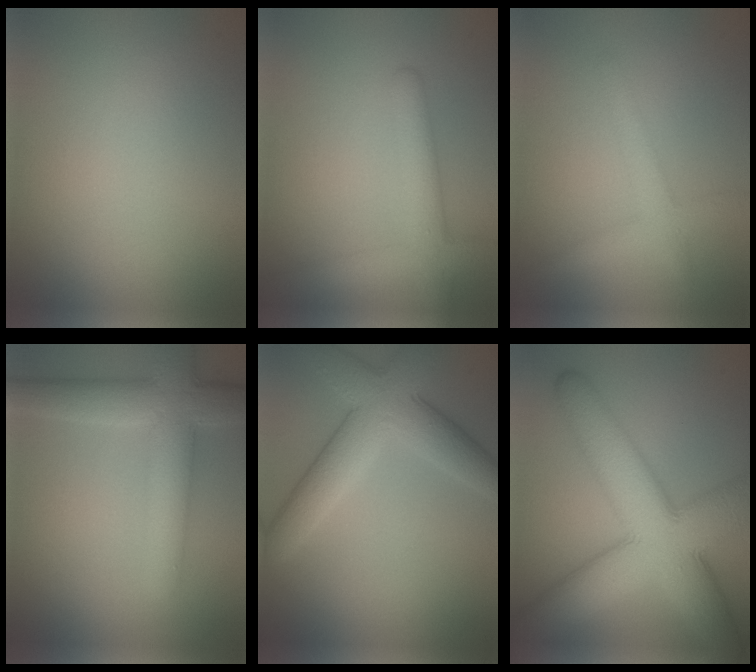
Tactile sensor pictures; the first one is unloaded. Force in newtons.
{"total": 4.2, "press": 4.2, "slide": 0.2}
{"total": 2.6, "press": 2.6, "slide": 0.2}
{"total": 6.6, "press": 6.6, "slide": 0.1}
{"total": 6.7, "press": 6.7, "slide": 0.2}
{"total": 12.6, "press": 12.6, "slide": 0.2}